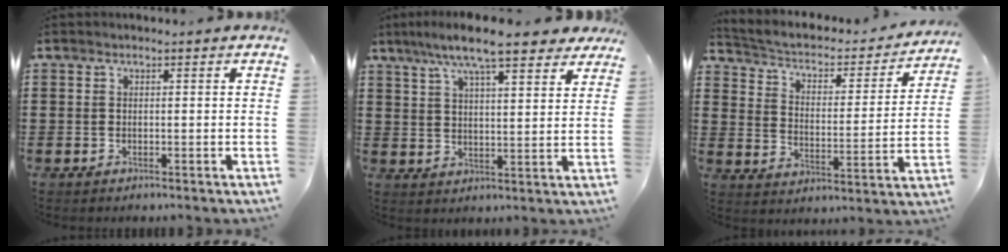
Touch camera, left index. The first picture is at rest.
{"total": 9.5, "force": [7.6, 1.3, 5.5], "torque": [-0.120, -0.017, 0.134]}
{"total": 2.6, "force": [1.8, 1.3, 1.3], "torque": [-0.040, -0.023, 0.019]}